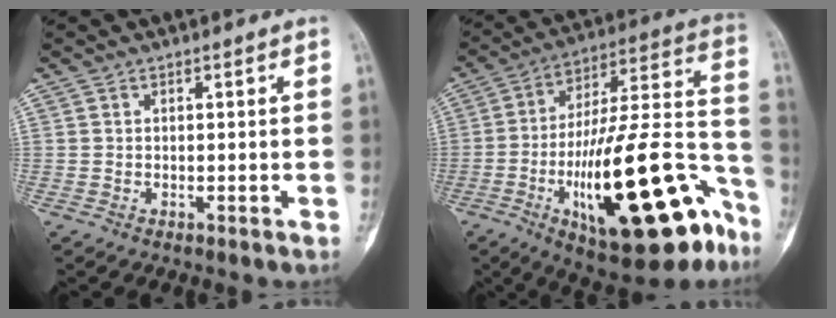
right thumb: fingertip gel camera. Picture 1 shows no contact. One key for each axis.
{"total": 31.2, "fx": -13.3, "fy": 10.3, "fz": 26.2, "tx": -0.364, "ty": 0.071, "tz": -0.193}